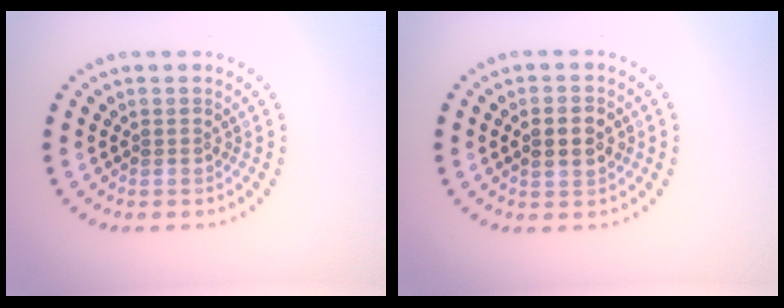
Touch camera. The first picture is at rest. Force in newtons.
{"total": 2.8, "press": 2.8, "slide": 0.4}